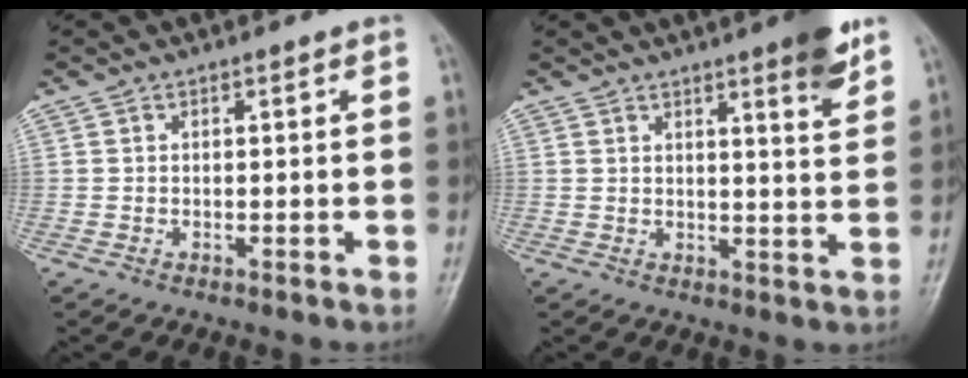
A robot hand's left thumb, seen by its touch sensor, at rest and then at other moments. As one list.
[{"total": 6.6, "force": [4.3, 0.8, 5.0], "torque": [-0.060, -0.026, 0.055]}]